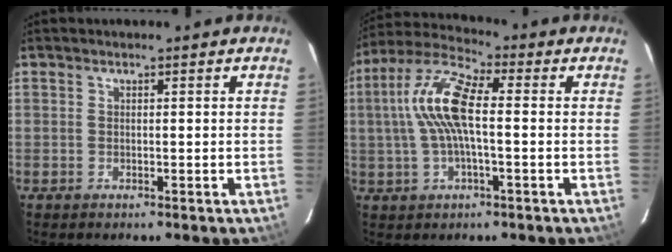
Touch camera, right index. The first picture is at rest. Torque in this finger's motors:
{"motor_torque": [1.07, -0.31, 0.96, 0.21]}